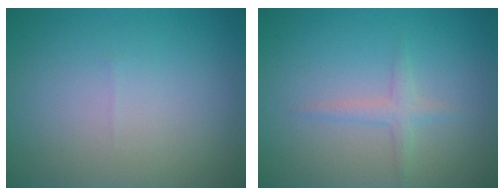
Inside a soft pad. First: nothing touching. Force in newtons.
{"total": 1.3, "press": 1.3, "slide": 0.1}